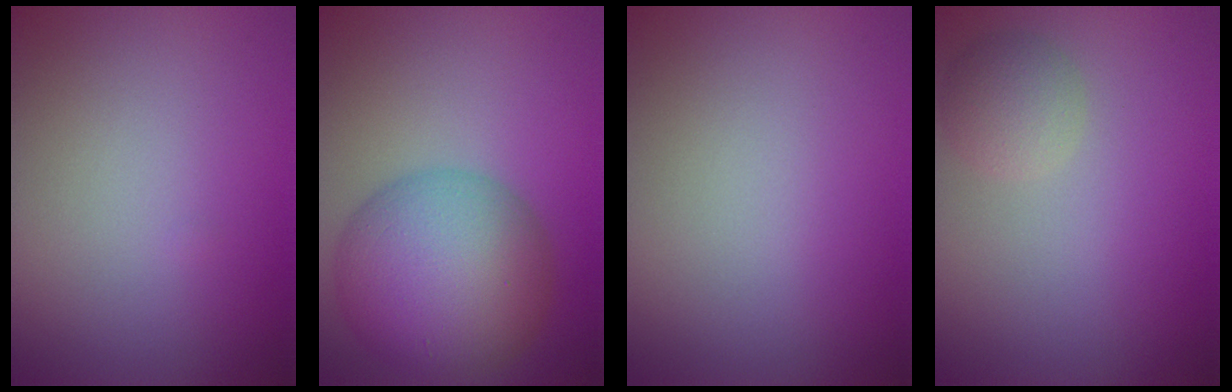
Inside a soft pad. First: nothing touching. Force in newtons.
{"total": 10.3, "press": 10.3, "slide": 0.2}
{"total": 0.0}
{"total": 2.2, "press": 2.2, "slide": 0.1}